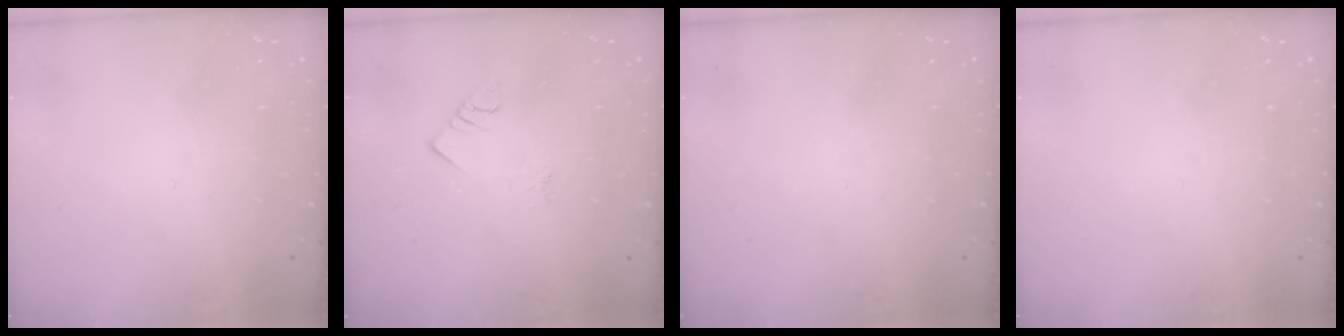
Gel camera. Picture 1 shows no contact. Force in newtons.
{"total": 2.8, "press": 2.8, "slide": 0.4}
{"total": 0.0}
{"total": 0.0}